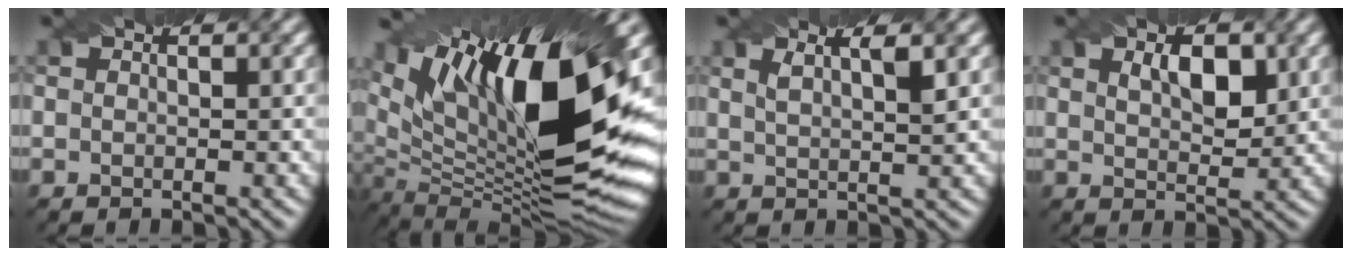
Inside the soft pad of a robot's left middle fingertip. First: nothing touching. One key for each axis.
{"total": 16.6, "fx": 6.3, "fy": 5.4, "fz": 14.4, "tx": -0.252, "ty": 0.005, "tz": 0.107}
{"total": 3.0, "fx": 1.6, "fy": 0.9, "fz": 2.4, "tx": -0.023, "ty": 0.008, "tz": 0.018}
{"total": 3.6, "fx": 1.4, "fy": 1.8, "fz": 2.8, "tx": -0.051, "ty": 0.001, "tz": 0.028}